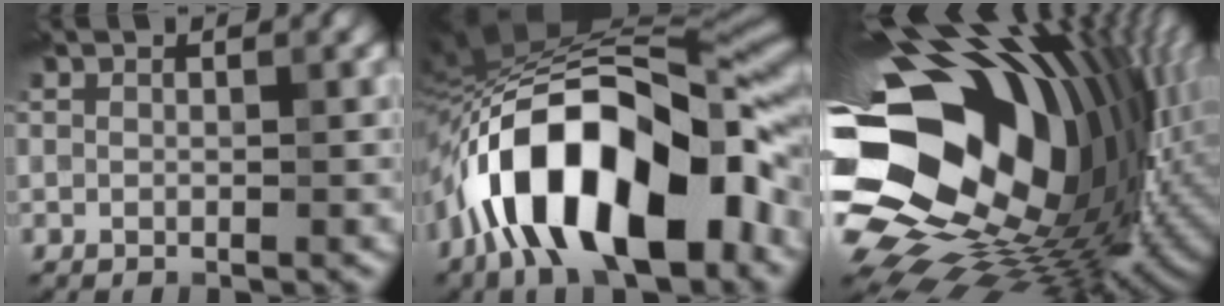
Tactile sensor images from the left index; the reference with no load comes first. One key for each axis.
{"total": 15.8, "fx": -6.3, "fy": 6.6, "fz": 12.9, "tx": -0.194, "ty": 0.023, "tz": -0.111}
{"total": 20.3, "fx": 1.7, "fy": 13.1, "fz": 15.4, "tx": -0.292, "ty": -0.030, "tz": 0.044}